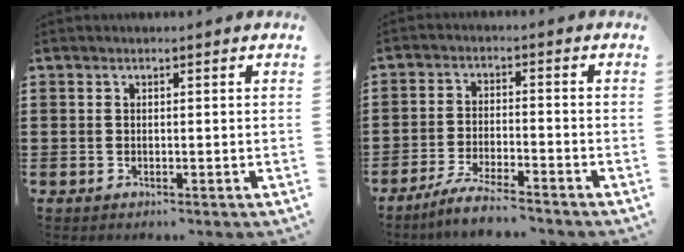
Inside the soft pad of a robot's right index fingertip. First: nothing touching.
{"total": 4.8, "force": [-4.4, -0.1, 1.7], "torque": [-0.043, -0.007, -0.088]}